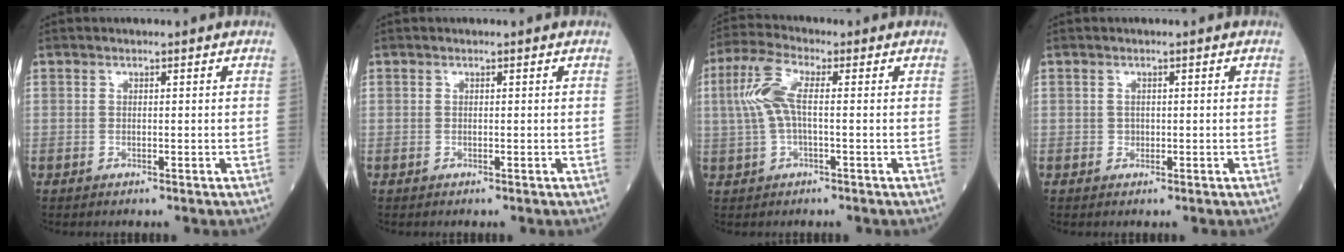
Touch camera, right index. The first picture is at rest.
{"total": 0.0}
{"total": 6.7, "force": [0.6, 1.7, 6.4], "torque": [-0.158, 0.020, 0.011]}
{"total": 0.6, "force": [-0.1, 0.6, 0.1], "torque": [0.003, 0.002, -0.002]}